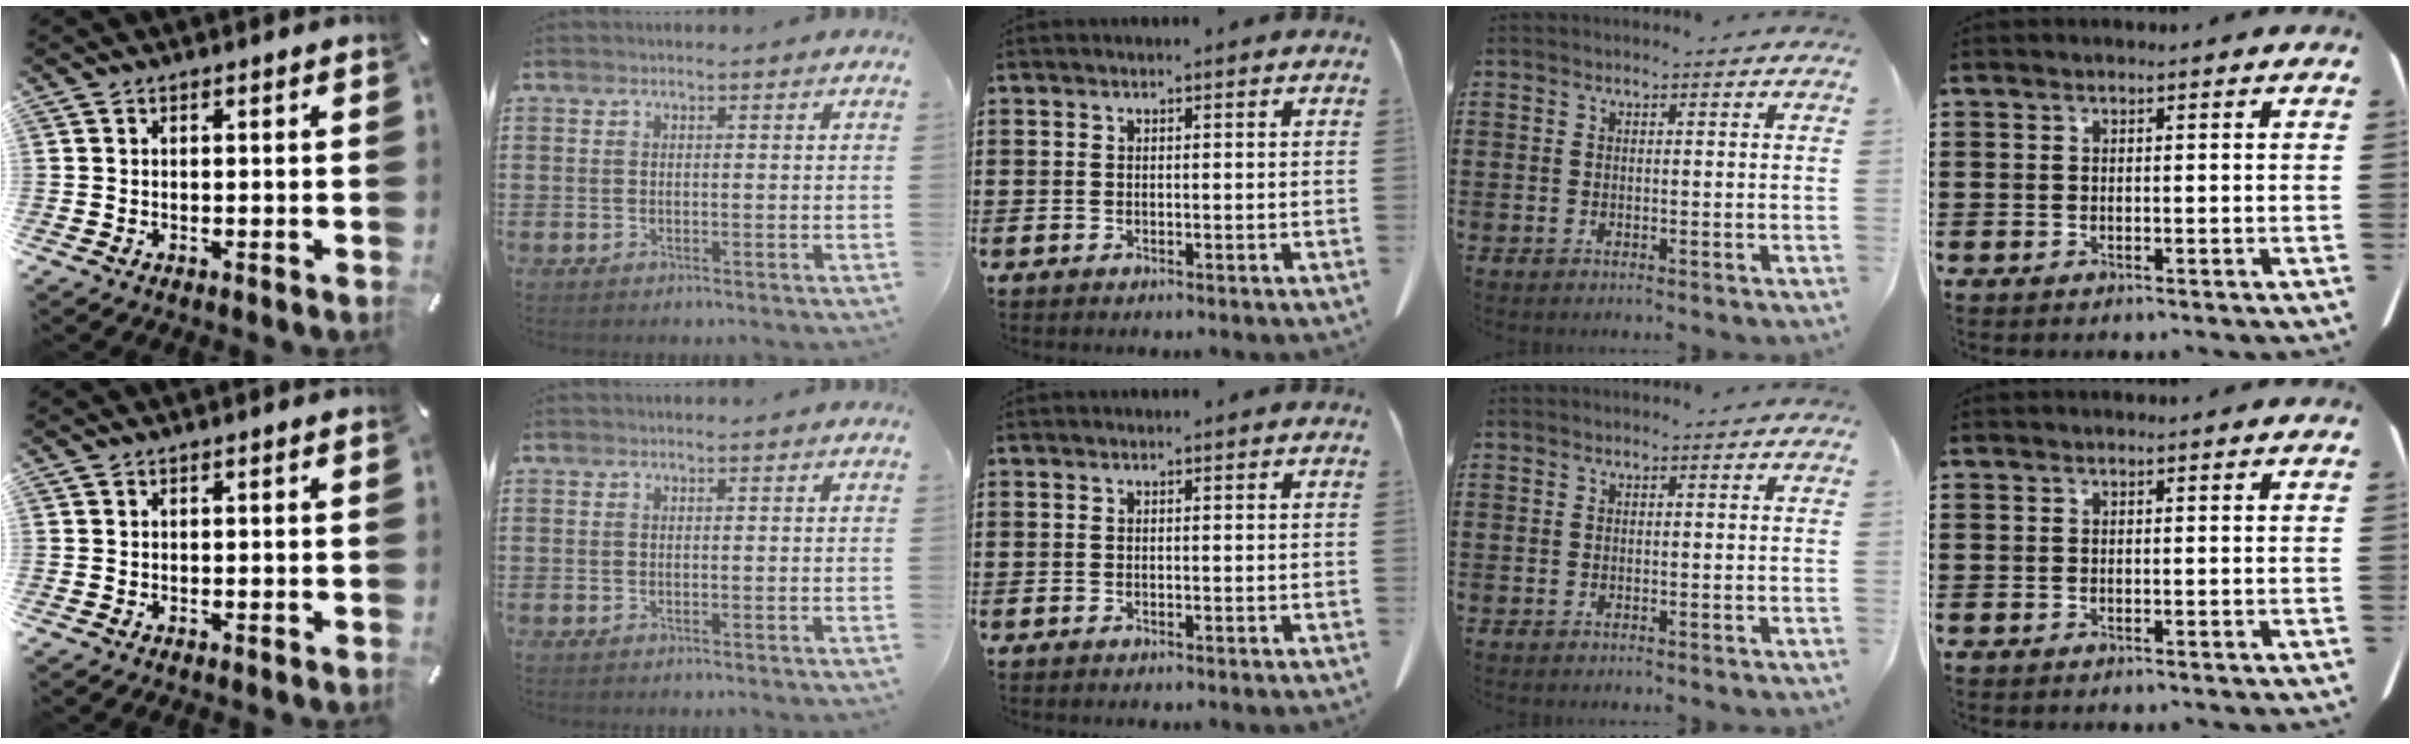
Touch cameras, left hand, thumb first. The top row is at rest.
{}